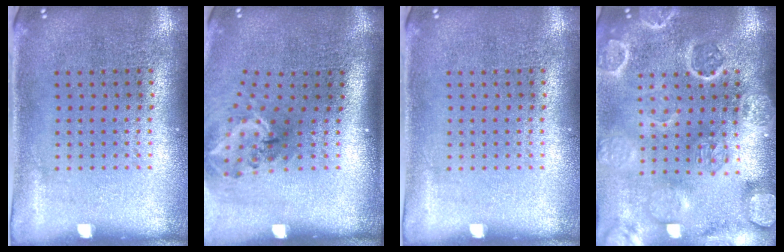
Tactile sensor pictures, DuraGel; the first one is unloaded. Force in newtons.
{"total": 1.9, "press": 1.3, "slide": 1.5}
{"total": 0.0}
{"total": 3.7, "press": 3.3, "slide": 1.7}